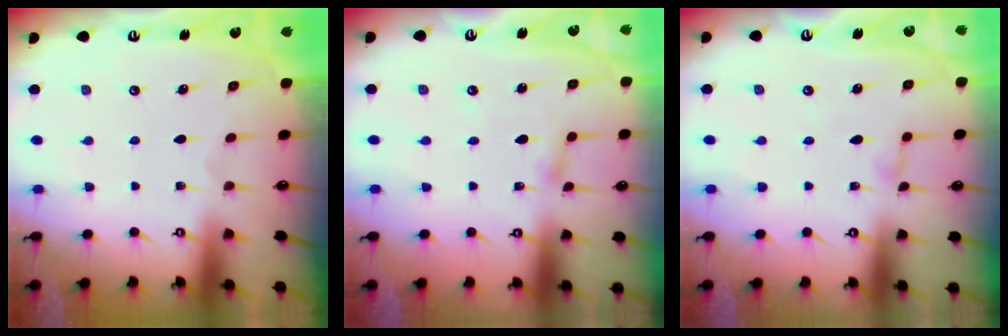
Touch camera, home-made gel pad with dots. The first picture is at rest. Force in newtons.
{"total": 2.5, "press": 2.5, "slide": 0.1}
{"total": 2.3, "press": 2.3, "slide": 0.2}